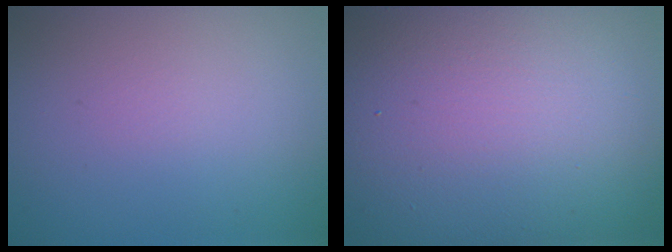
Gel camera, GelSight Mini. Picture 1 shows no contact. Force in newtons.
{"total": 20.3, "press": 20.3, "slide": 1.1}